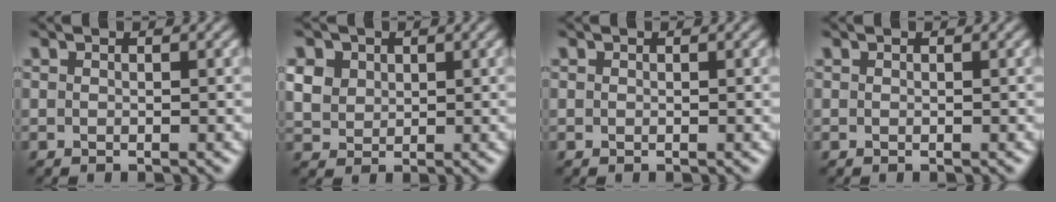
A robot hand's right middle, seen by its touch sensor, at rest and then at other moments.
{"total": 5.4, "force": [2.4, 4.2, 2.5], "torque": [-0.084, 0.017, 0.041]}
{"total": 0.0}
{"total": 0.0}